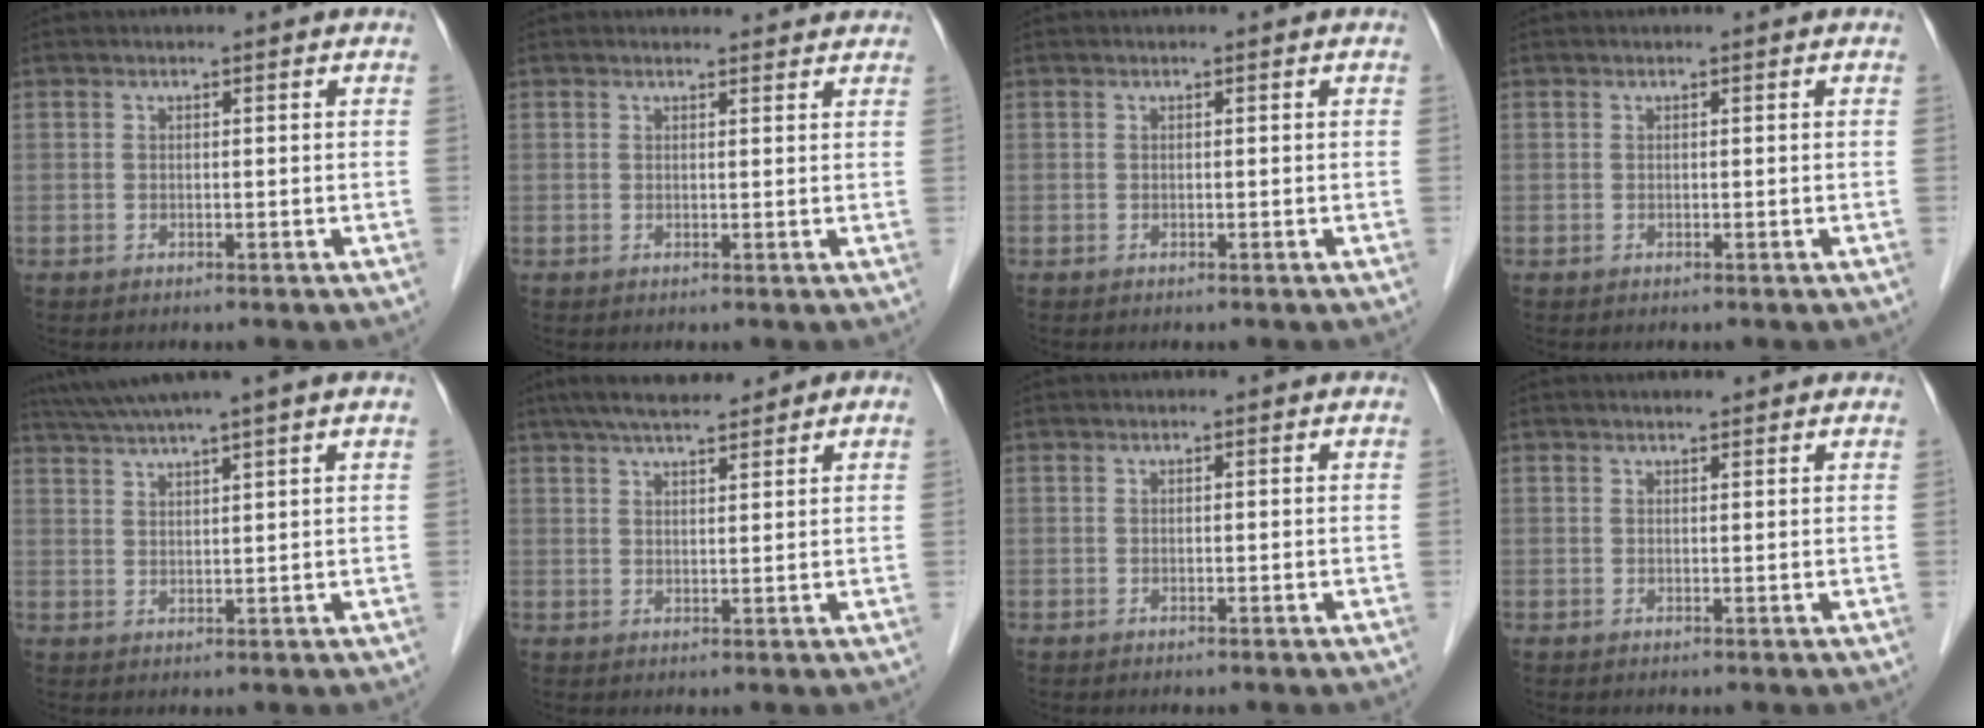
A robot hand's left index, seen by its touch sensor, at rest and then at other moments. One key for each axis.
{"total": 4.0, "fx": 3.9, "fy": 0.8, "fz": 0.4, "tx": -0.008, "ty": 0.008, "tz": 0.039}
{"total": 0.0}
{"total": 0.0}
{"total": 7.3, "fx": 5.9, "fy": -1.5, "fz": 4.0, "tx": -0.070, "ty": 0.024, "tz": 0.100}
{"total": 7.4, "fx": 5.9, "fy": 1.5, "fz": 4.2, "tx": -0.066, "ty": 0.023, "tz": 0.097}
{"total": 0.0}
{"total": 1.9, "fx": 1.6, "fy": 0.4, "fz": 0.9, "tx": -0.015, "ty": 0.013, "tz": 0.024}